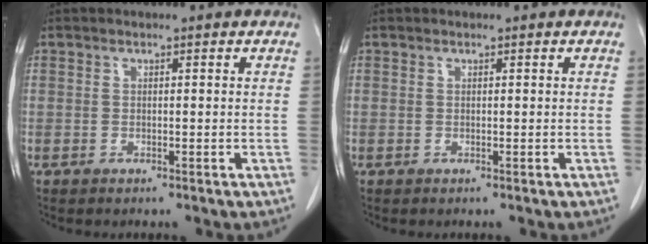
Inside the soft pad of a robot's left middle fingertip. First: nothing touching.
{"total": 0.0}